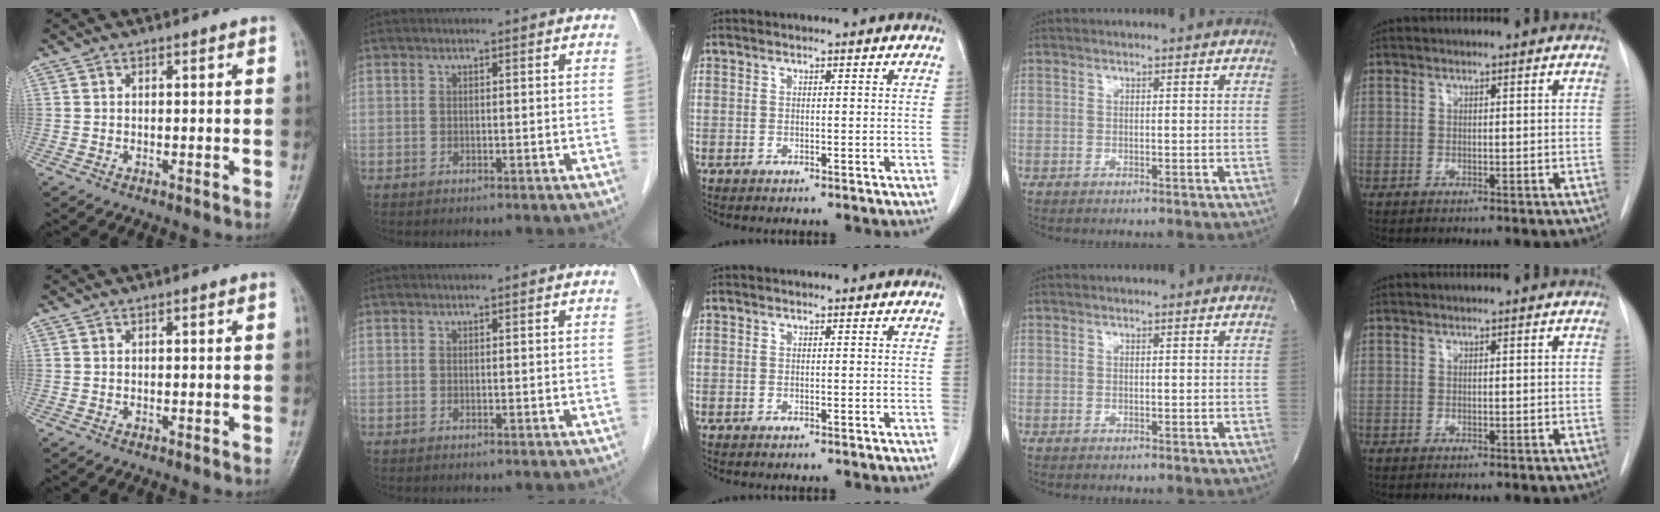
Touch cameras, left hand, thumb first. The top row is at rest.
{}